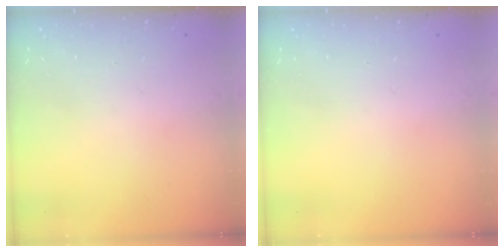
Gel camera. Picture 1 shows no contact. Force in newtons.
{"total": 0.0}